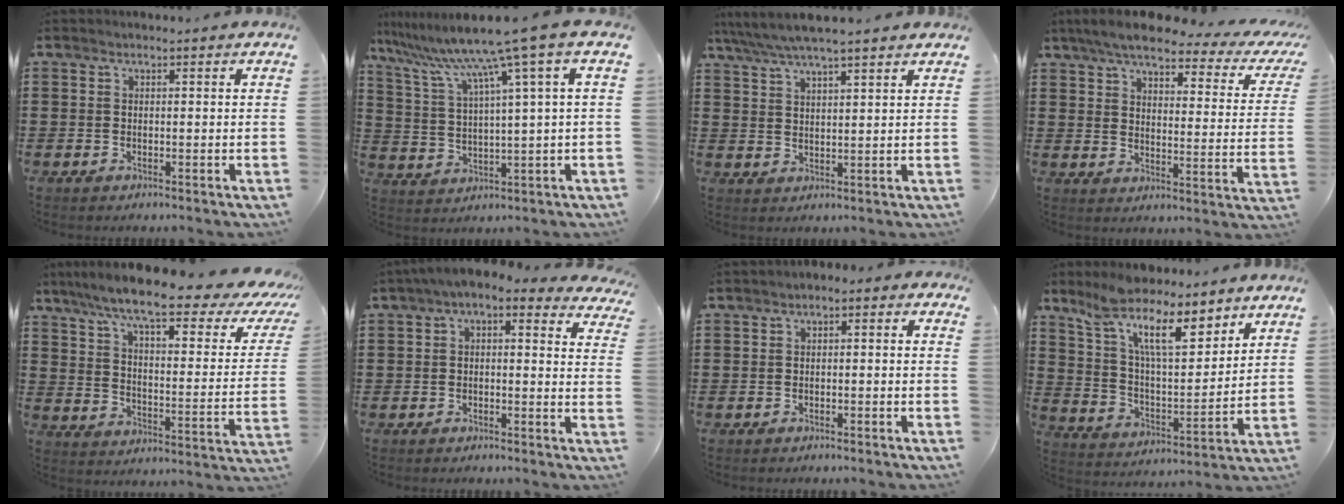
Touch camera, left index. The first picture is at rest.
{"total": 10.1, "force": [6.7, -1.0, 7.4], "torque": [-0.178, -0.043, 0.102]}
{"total": 5.0, "force": [4.3, 0.7, 2.4], "torque": [-0.059, -0.011, 0.076]}
{"total": 6.6, "force": [5.4, 0.8, 3.7], "torque": [-0.098, -0.025, 0.091]}
{"total": 9.4, "force": [7.2, 0.4, 6.1], "torque": [-0.136, -0.048, 0.114]}
{"total": 2.2, "force": [0.4, 0.9, 2.0], "torque": [-0.042, 0.002, 0.000]}
{"total": 1.7, "force": [-1.6, 0.5, 0.3], "torque": [-0.018, 0.000, -0.039]}
{"total": 12.2, "force": [8.9, 3.5, 7.6], "torque": [-0.164, -0.035, 0.159]}